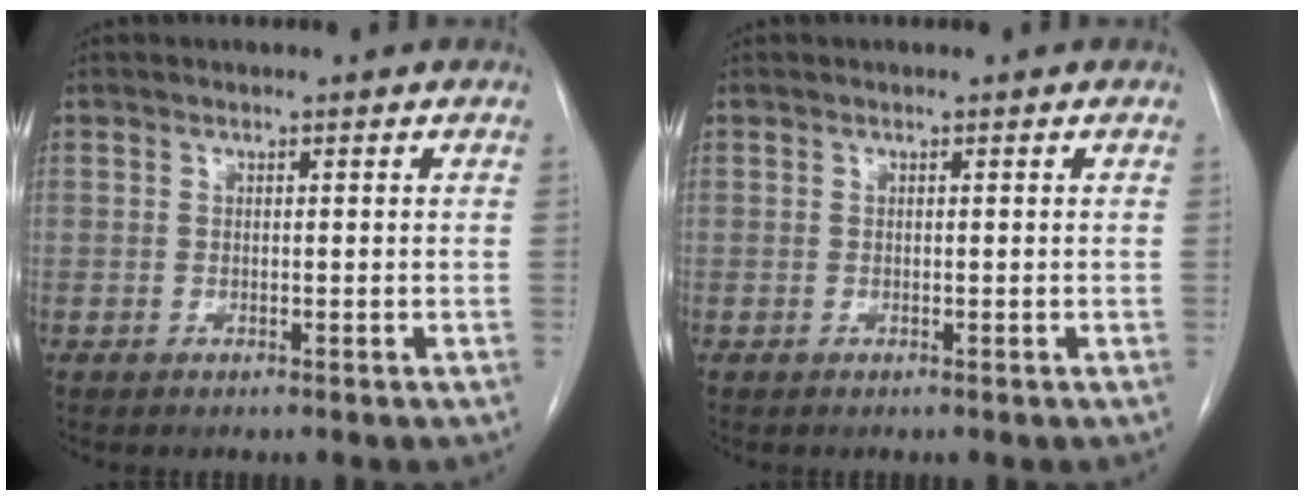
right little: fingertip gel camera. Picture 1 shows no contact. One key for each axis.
{"total": 0.0}